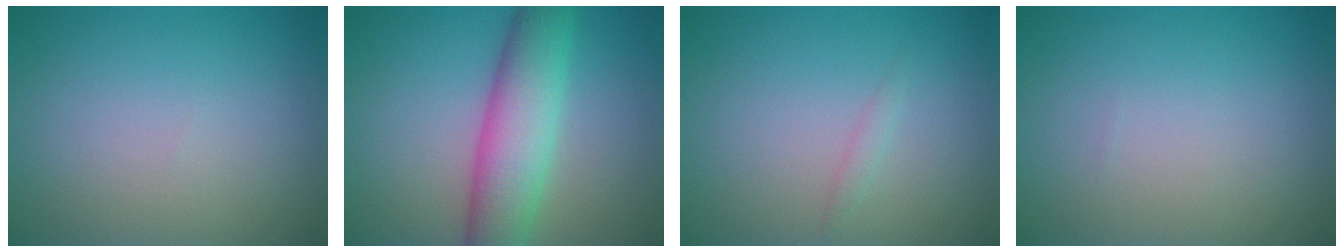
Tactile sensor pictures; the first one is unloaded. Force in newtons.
{"total": 7.1, "press": 7.1, "slide": 0.2}
{"total": 0.7, "press": 0.7, "slide": 0.1}
{"total": 0.0}